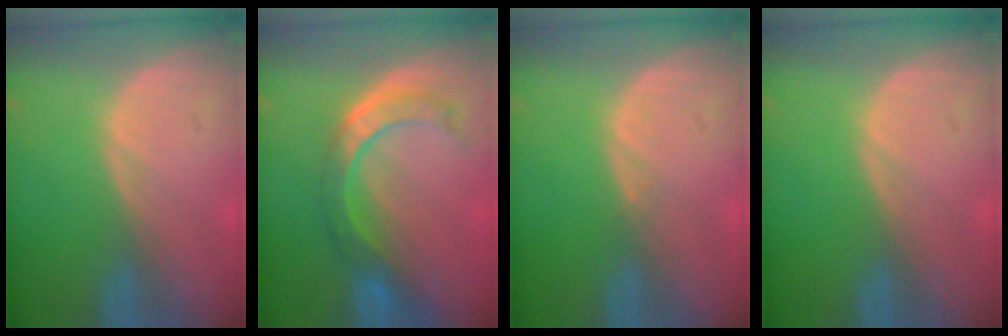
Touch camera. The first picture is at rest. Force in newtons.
{"total": 7.2, "press": 6.9, "slide": 2.2}
{"total": 0.5, "press": 0.5, "slide": 0.1}
{"total": 0.0}